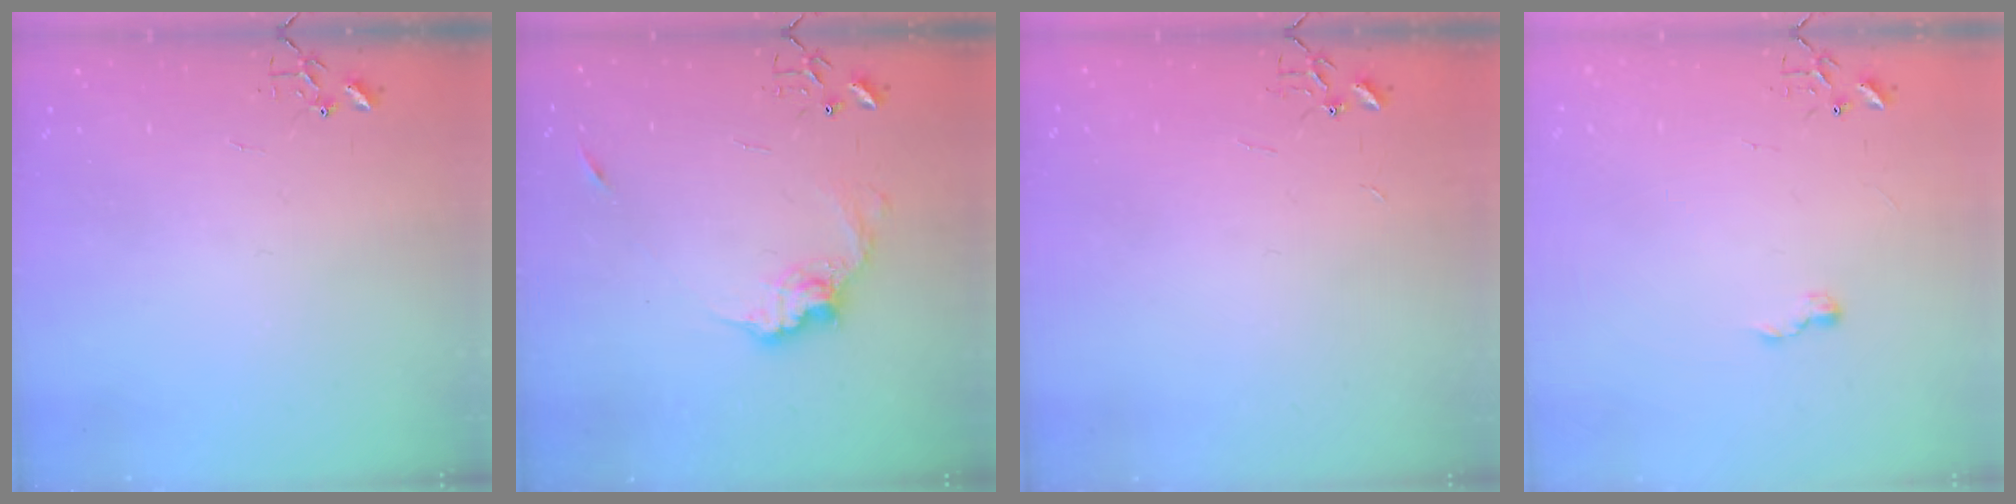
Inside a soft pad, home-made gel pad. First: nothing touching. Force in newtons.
{"total": 11.5, "press": 11.5, "slide": 0.8}
{"total": 1.8, "press": 1.8, "slide": 0.2}
{"total": 5.7, "press": 5.6, "slide": 0.7}